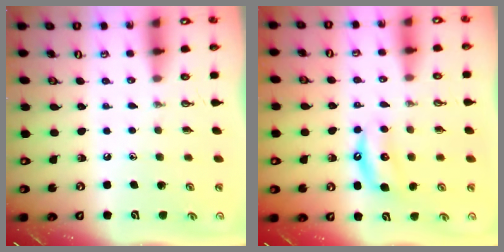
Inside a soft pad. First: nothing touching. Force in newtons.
{"total": 5.8, "press": 5.8, "slide": 0.7}